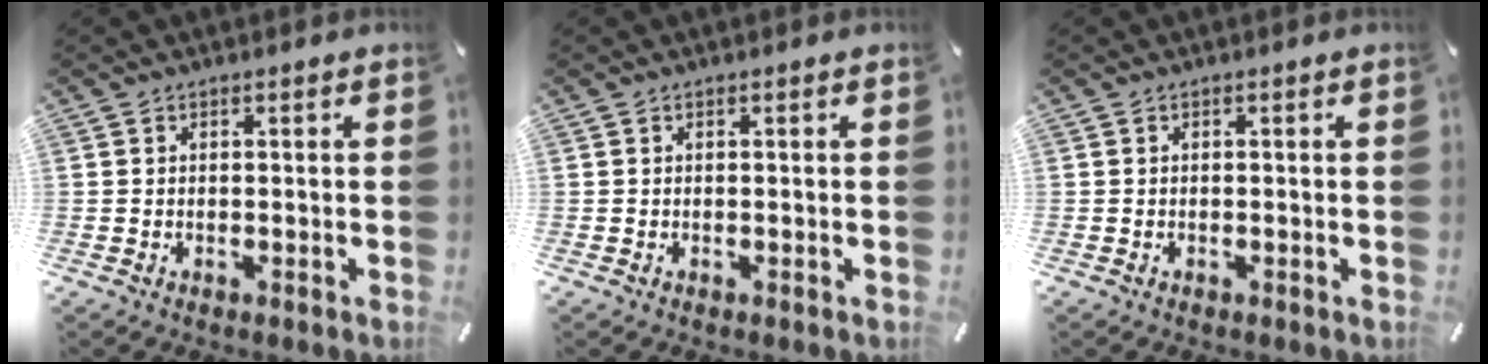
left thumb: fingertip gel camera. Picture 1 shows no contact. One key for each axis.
{"total": 0.0}
{"total": 0.0}